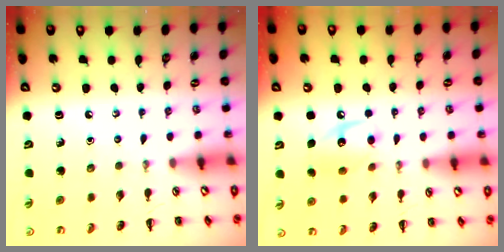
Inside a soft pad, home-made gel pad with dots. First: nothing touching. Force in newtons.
{"total": 10.3, "press": 10.3, "slide": 0.8}